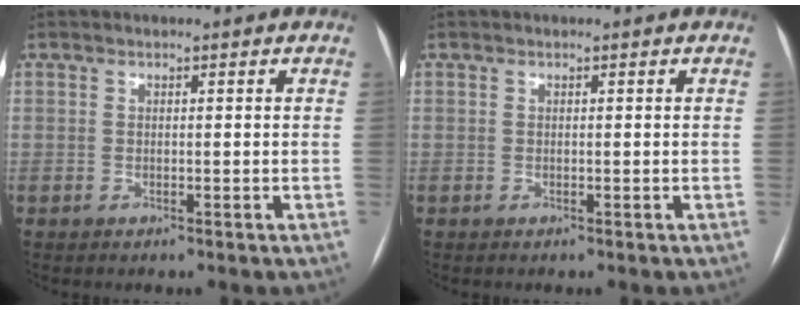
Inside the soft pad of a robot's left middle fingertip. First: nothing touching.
{"total": 0.0}